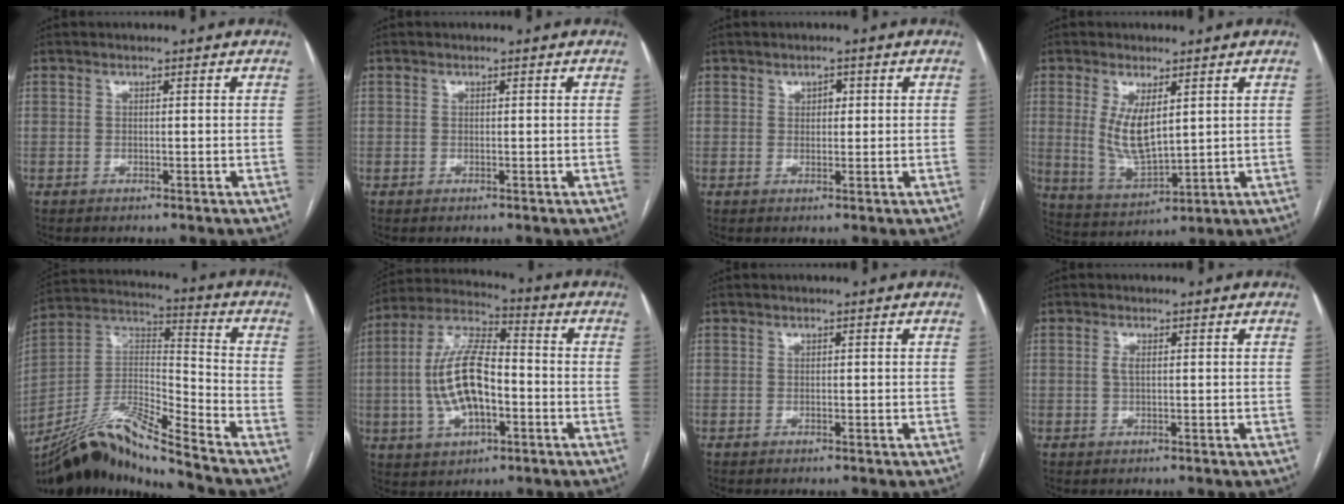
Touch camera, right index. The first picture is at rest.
{"total": 0.0}
{"total": 1.7, "force": [0.6, 1.1, 1.2], "torque": [-0.016, 0.001, 0.007]}
{"total": 8.1, "force": [2.1, 2.9, 7.2], "torque": [-0.152, -0.011, 0.051]}
{"total": 16.5, "force": [-14.7, -1.0, 7.5], "torque": [-0.148, 0.024, -0.268]}
{"total": 14.1, "force": [-2.1, 5.9, 12.6], "torque": [-0.265, 0.015, -0.037]}
{"total": 0.0}
{"total": 1.2, "force": [0.2, 0.4, 1.2], "torque": [-0.027, 0.001, 0.004]}